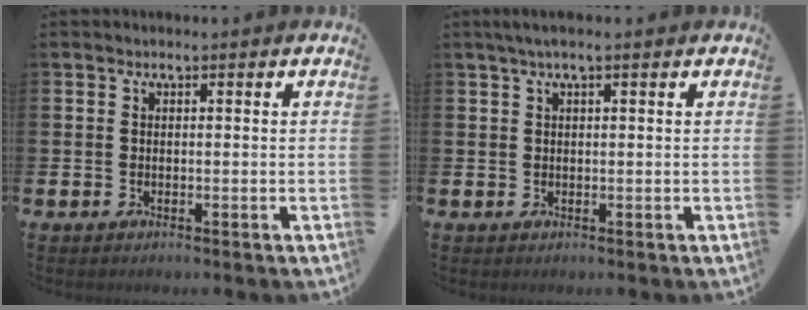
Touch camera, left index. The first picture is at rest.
{"total": 1.7, "force": [1.0, 0.1, 1.4], "torque": [-0.034, 0.008, 0.019]}